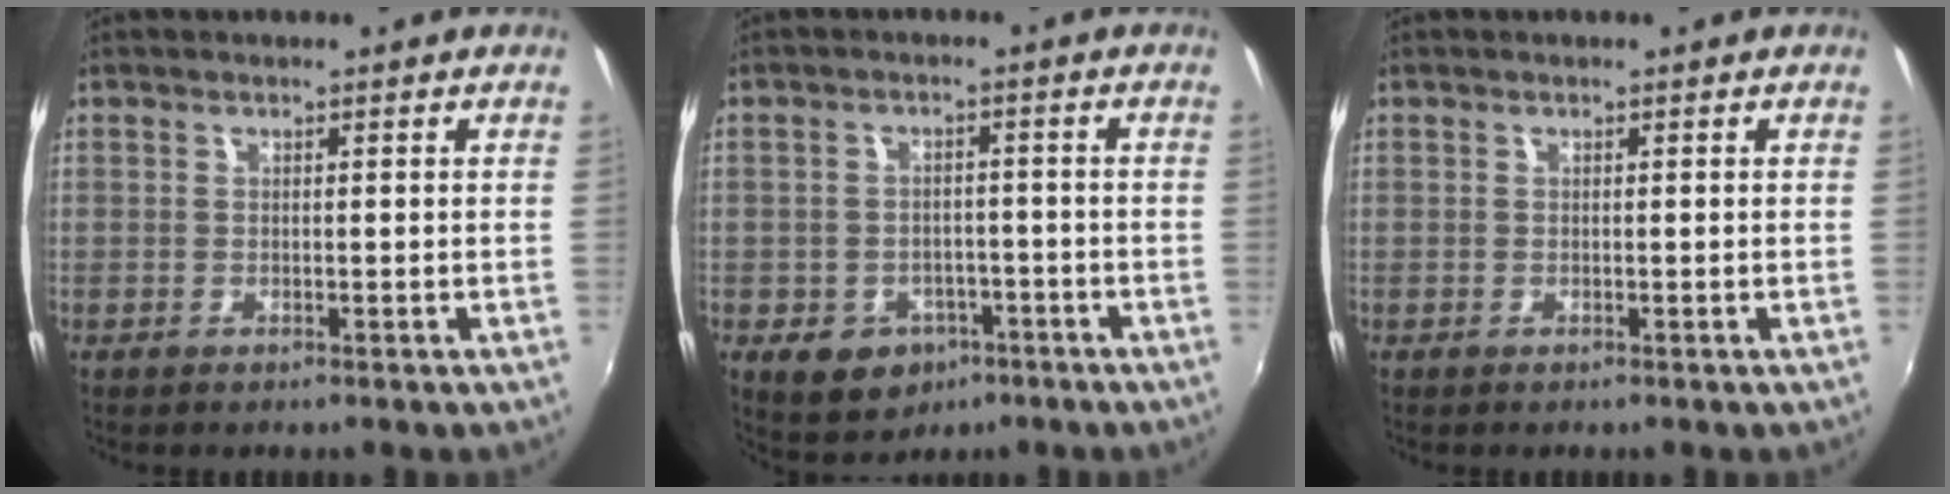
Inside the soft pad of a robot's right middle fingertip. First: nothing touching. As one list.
[{"total": 8.8, "force": [-4.3, 6.9, 3.4], "torque": [-0.083, 0.004, -0.044]}, {"total": 0.0}]